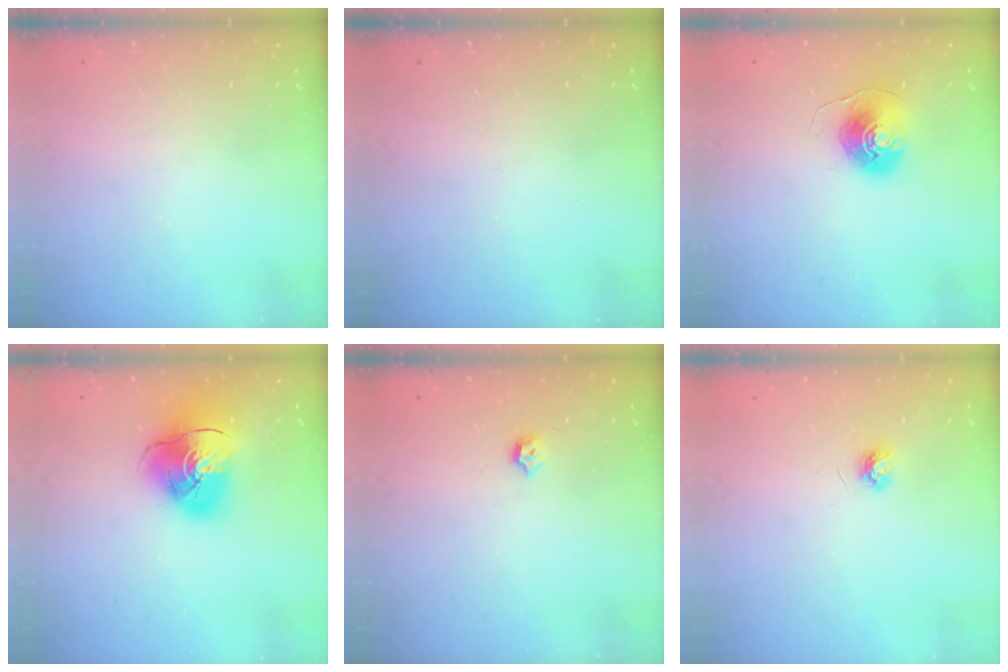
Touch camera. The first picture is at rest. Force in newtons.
{"total": 0.0}
{"total": 8.5, "press": 8.4, "slide": 0.3}
{"total": 13.5, "press": 13.4, "slide": 1.9}
{"total": 3.4, "press": 3.3, "slide": 0.7}
{"total": 3.9, "press": 3.9, "slide": 0.5}